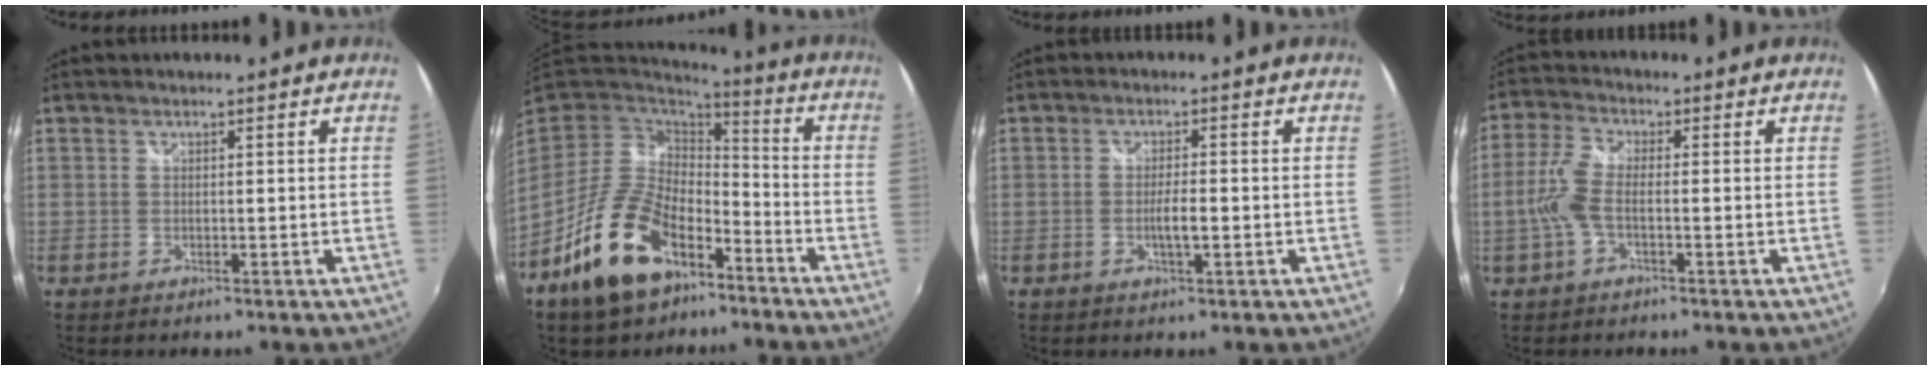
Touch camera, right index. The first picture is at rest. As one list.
[{"total": 16.8, "force": [-9.5, 9.1, 10.4], "torque": [-0.213, -0.002, -0.159]}, {"total": 2.9, "force": [-0.8, 0.4, 2.8], "torque": [-0.050, 0.000, -0.013]}, {"total": 5.8, "force": [-1.4, 1.8, 5.4], "torque": [-0.126, 0.006, -0.031]}]